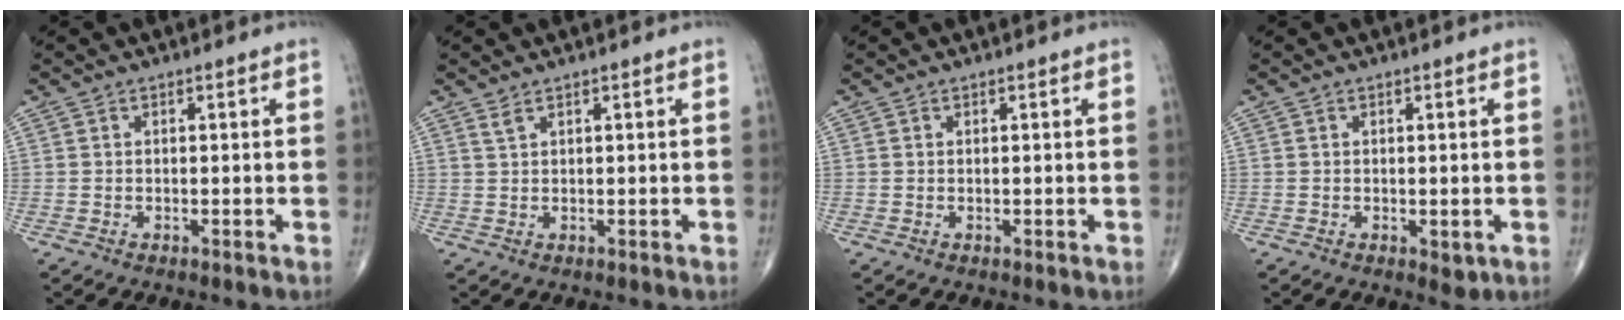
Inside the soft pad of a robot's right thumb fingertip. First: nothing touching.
{"total": 1.1, "force": [0.9, 0.1, 0.7], "torque": [-0.016, 0.001, 0.021]}
{"total": 0.0}
{"total": 1.9, "force": [-0.4, 1.0, 1.5], "torque": [-0.014, -0.003, -0.003]}